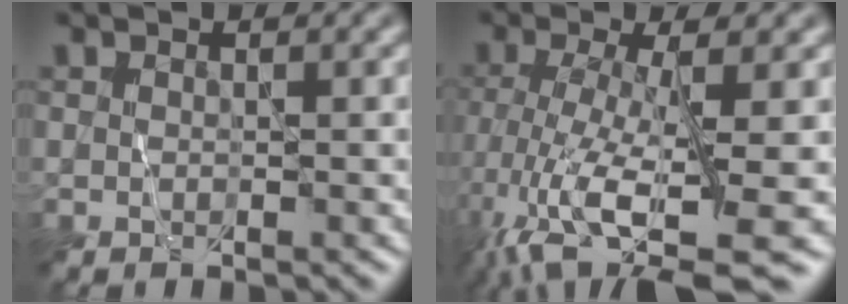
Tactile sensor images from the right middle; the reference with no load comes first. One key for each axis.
{"total": 12.0, "fx": -5.1, "fy": 3.3, "fz": 10.4, "tx": -0.212, "ty": -0.025, "tz": -0.083}